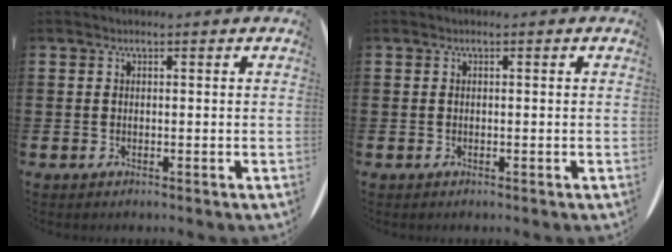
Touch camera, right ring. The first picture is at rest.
{"total": 0.0}